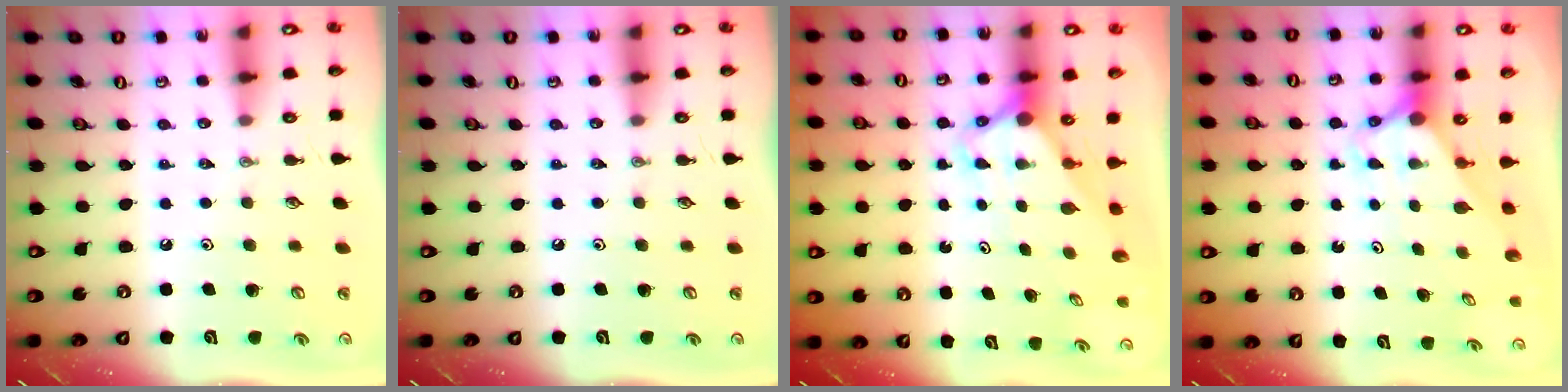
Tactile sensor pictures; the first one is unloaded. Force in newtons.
{"total": 0.0}
{"total": 3.2, "press": 3.2, "slide": 0.3}
{"total": 2.7, "press": 2.7, "slide": 0.0}